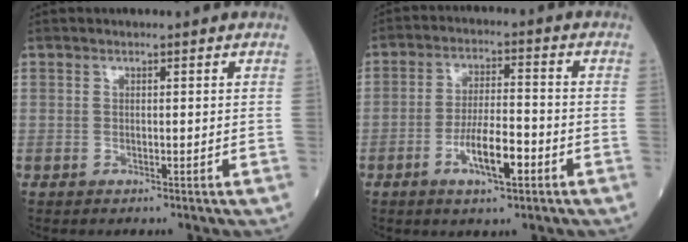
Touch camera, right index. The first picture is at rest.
{"total": 7.6, "force": [-3.4, 1.6, 6.7], "torque": [-0.125, 0.000, -0.059]}